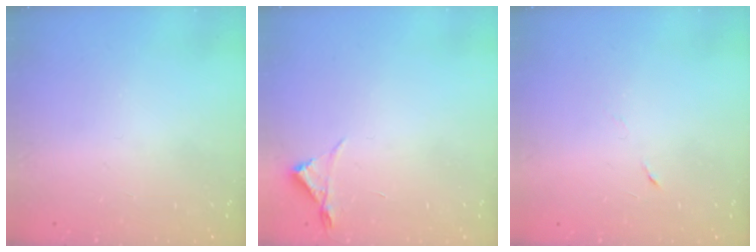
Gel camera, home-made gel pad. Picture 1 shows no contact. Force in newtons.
{"total": 3.0, "press": 2.9, "slide": 0.5}
{"total": 2.9, "press": 2.7, "slide": 1.0}